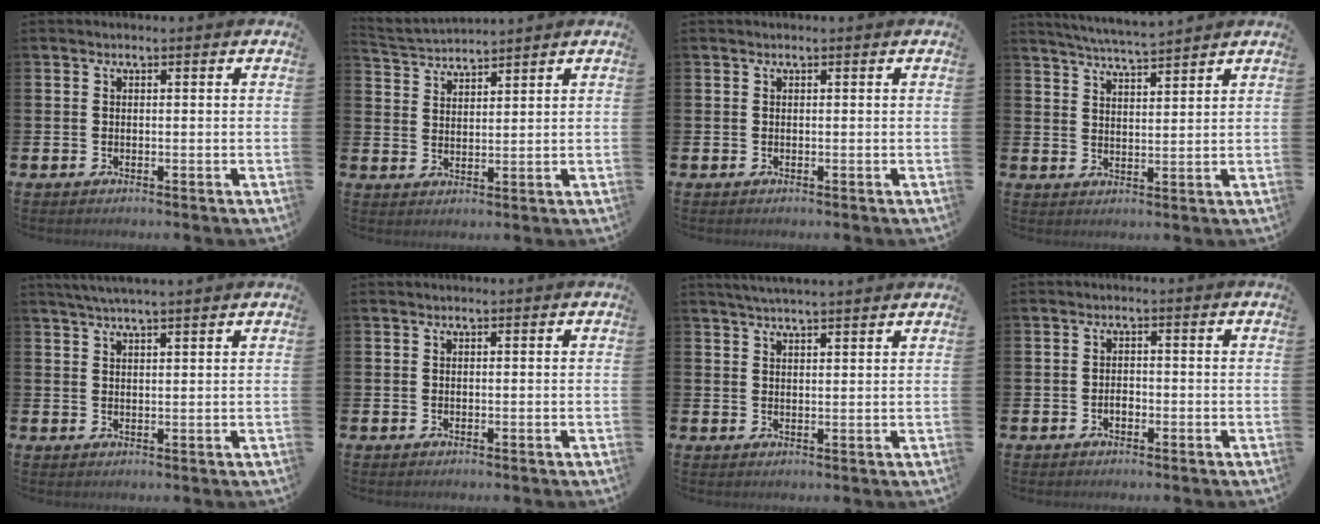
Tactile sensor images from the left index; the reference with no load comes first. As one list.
[{"total": 3.4, "force": [3.4, 0.2, -0.2], "torque": [-0.010, -0.019, 0.060]}, {"total": 0.0}, {"total": 5.0, "force": [5.0, -0.3, 0.7], "torque": [-0.022, -0.029, 0.087]}, {"total": 3.3, "force": [3.1, -0.3, 1.1], "torque": [-0.036, 0.000, 0.059]}, {"total": 0.0}, {"total": 3.3, "force": [3.2, -0.2, 0.6], "torque": [-0.019, -0.007, 0.059]}, {"total": 1.5, "force": [-0.6, 1.0, 0.9], "torque": [-0.010, -0.001, -0.014]}]